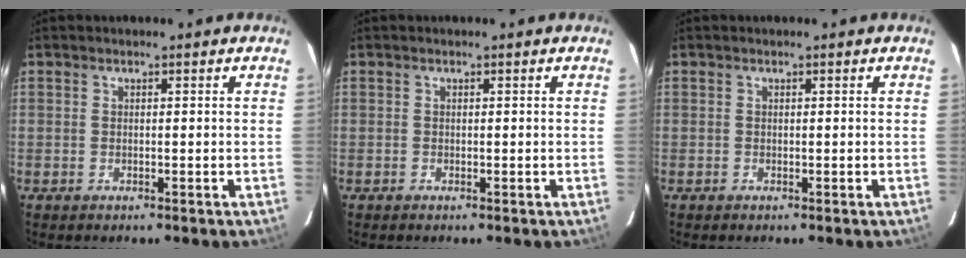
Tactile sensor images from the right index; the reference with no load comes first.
{"total": 0.0}
{"total": 0.0}